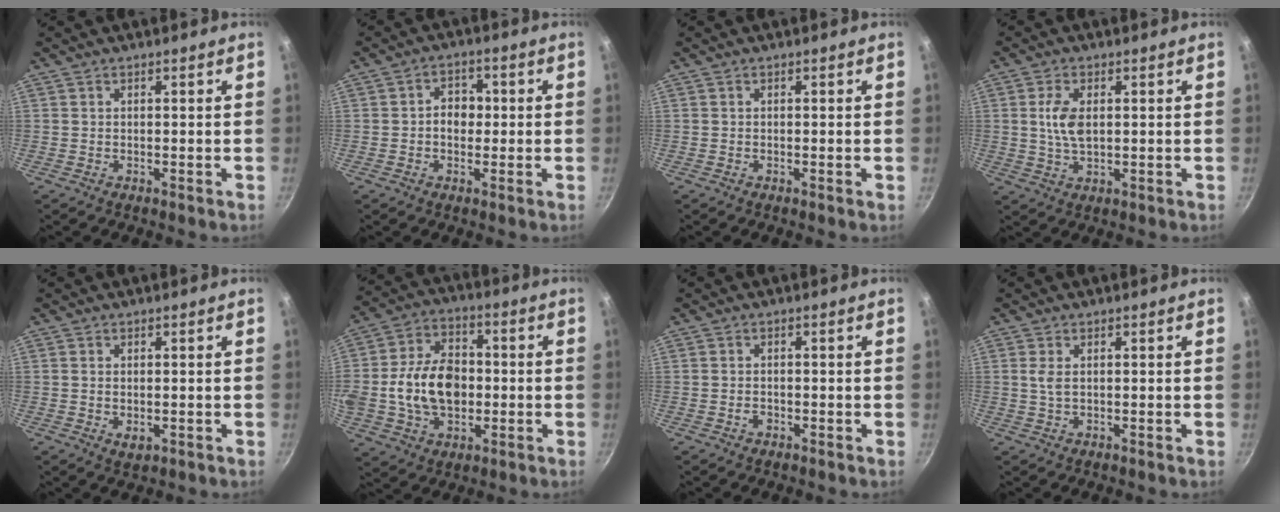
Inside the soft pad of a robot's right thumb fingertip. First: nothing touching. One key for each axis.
{"total": 4.7, "fx": -0.2, "fy": 3.7, "fz": 2.8, "tx": -0.013, "ty": 0.010, "tz": -0.007}
{"total": 0.0}
{"total": 5.8, "fx": 0.9, "fy": 3.0, "fz": 4.8, "tx": -0.093, "ty": -0.001, "tz": 0.017}
{"total": 2.3, "fx": -0.3, "fy": 1.4, "fz": 1.8, "tx": -0.030, "ty": -0.008, "tz": -0.002}
{"total": 17.2, "fx": -1.2, "fy": 12.1, "fz": 12.1, "tx": -0.193, "ty": 0.031, "tz": -0.025}
{"total": 1.2, "fx": -0.5, "fy": 0.8, "fz": 0.6, "tx": -0.012, "ty": 0.005, "tz": -0.009}
{"total": 2.1, "fx": 0.4, "fy": 0.9, "fz": 1.9, "tx": -0.039, "ty": -0.001, "tz": 0.009}